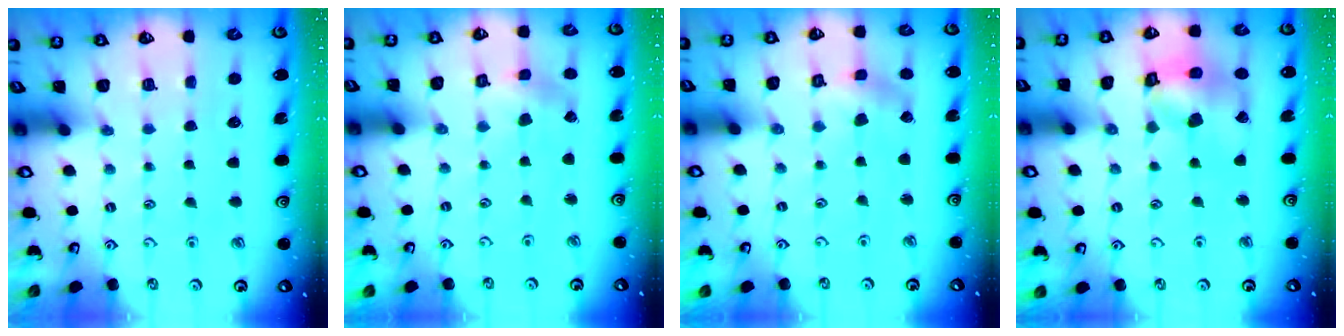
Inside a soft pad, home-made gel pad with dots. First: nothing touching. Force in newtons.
{"total": 1.4, "press": 1.4, "slide": 0.4}
{"total": 1.6, "press": 1.5, "slide": 0.4}
{"total": 14.2, "press": 14.0, "slide": 2.1}